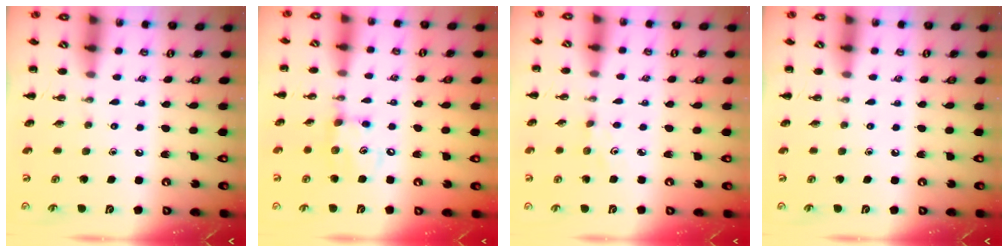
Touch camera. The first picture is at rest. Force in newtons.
{"total": 8.4, "press": 8.3, "slide": 1.2}
{"total": 1.4, "press": 1.3, "slide": 0.4}
{"total": 0.0}